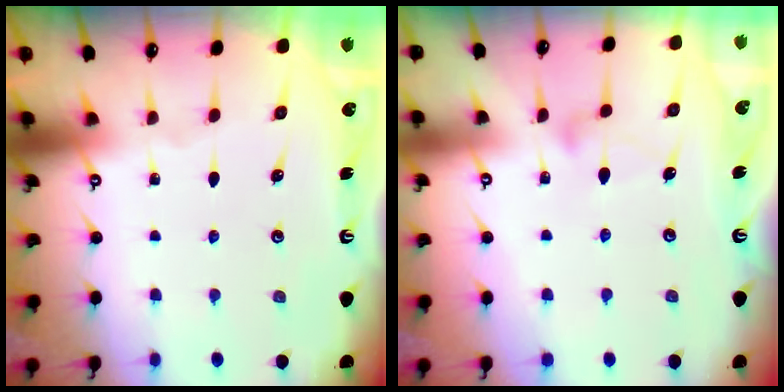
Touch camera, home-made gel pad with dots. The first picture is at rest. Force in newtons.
{"total": 8.8, "press": 8.8, "slide": 0.5}